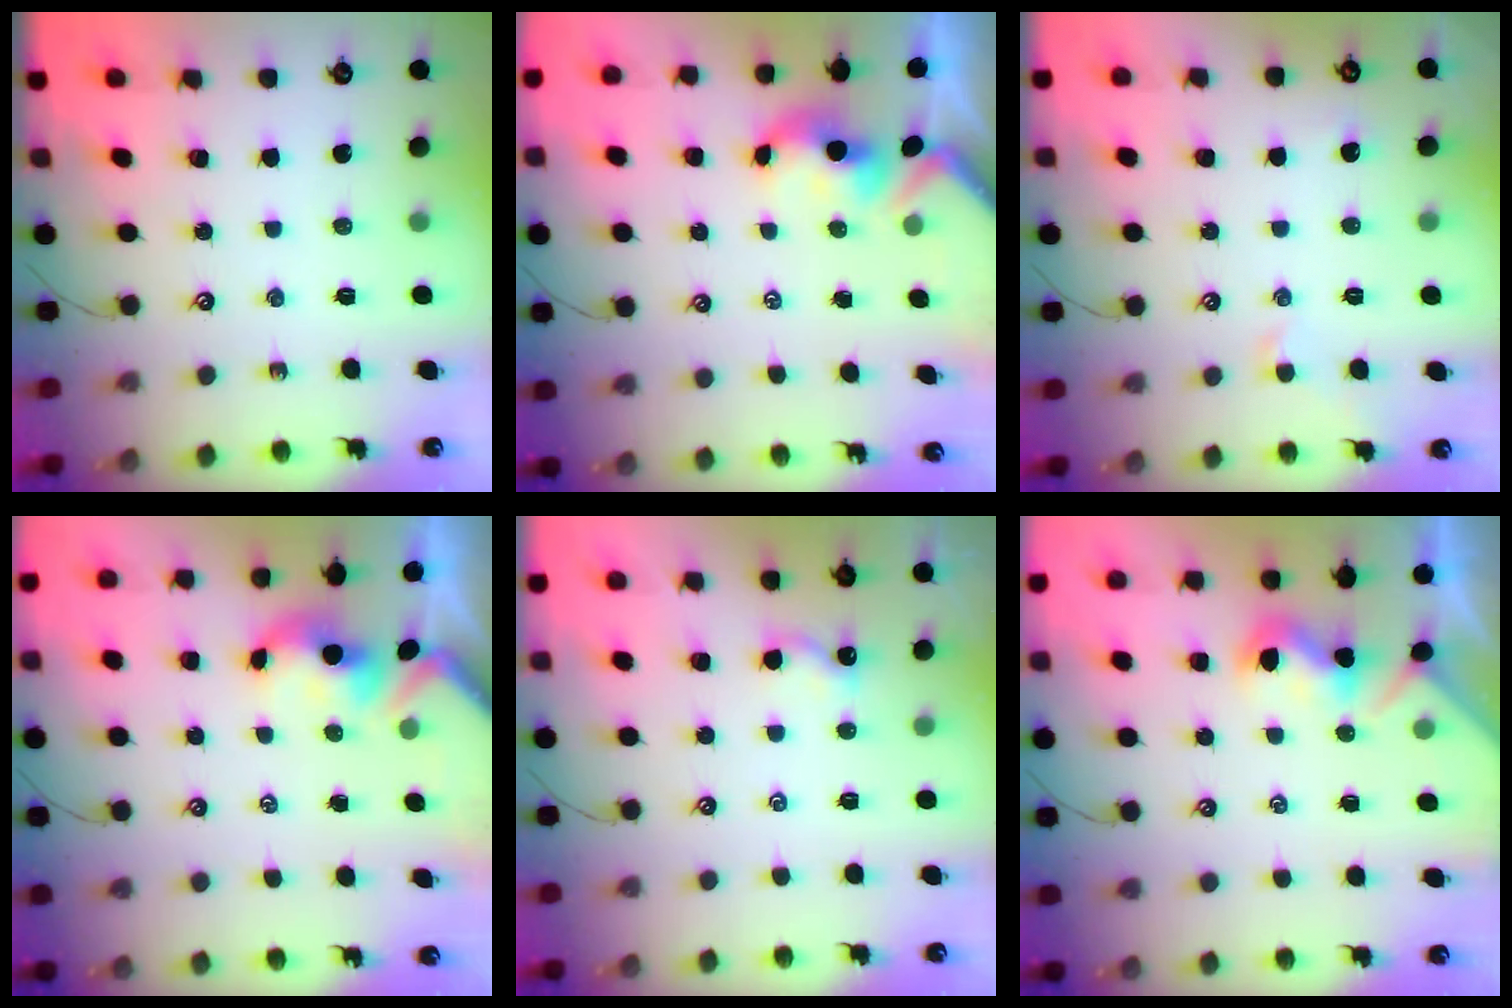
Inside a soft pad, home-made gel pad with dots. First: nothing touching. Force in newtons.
{"total": 1.1, "press": 0.8, "slide": 0.7}
{"total": 0.5, "press": 0.2, "slide": 0.5}
{"total": 0.6, "press": 0.4, "slide": 0.4}
{"total": 0.0}
{"total": 0.7, "press": 0.5, "slide": 0.4}